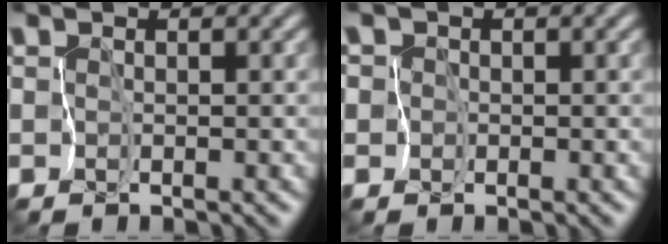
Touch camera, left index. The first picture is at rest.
{"total": 3.3, "force": [-0.1, 3.2, 0.8], "torque": [-0.017, 0.018, -0.037]}